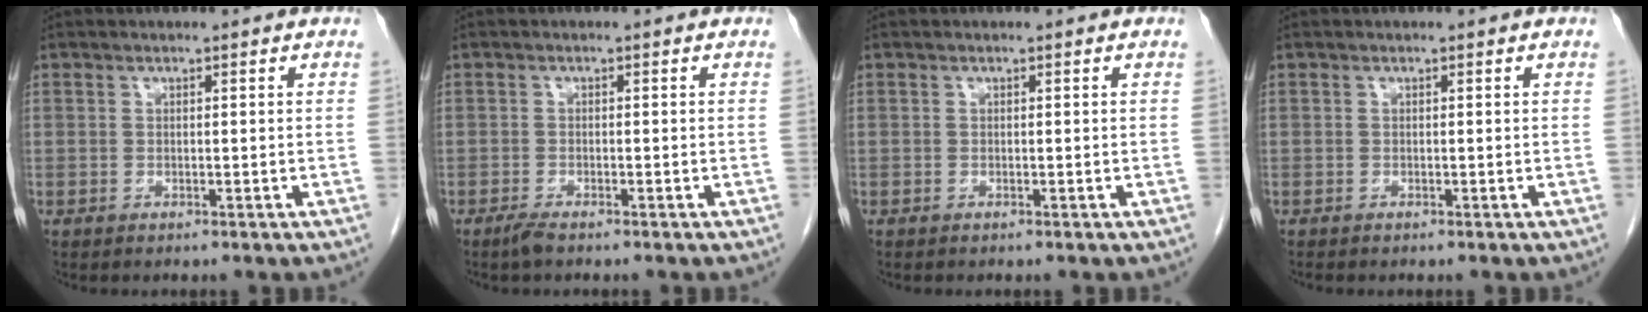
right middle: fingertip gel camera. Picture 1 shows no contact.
{"total": 1.5, "force": [-1.2, 0.1, 0.8], "torque": [-0.026, -0.005, -0.024]}
{"total": 0.0}
{"total": 0.0}